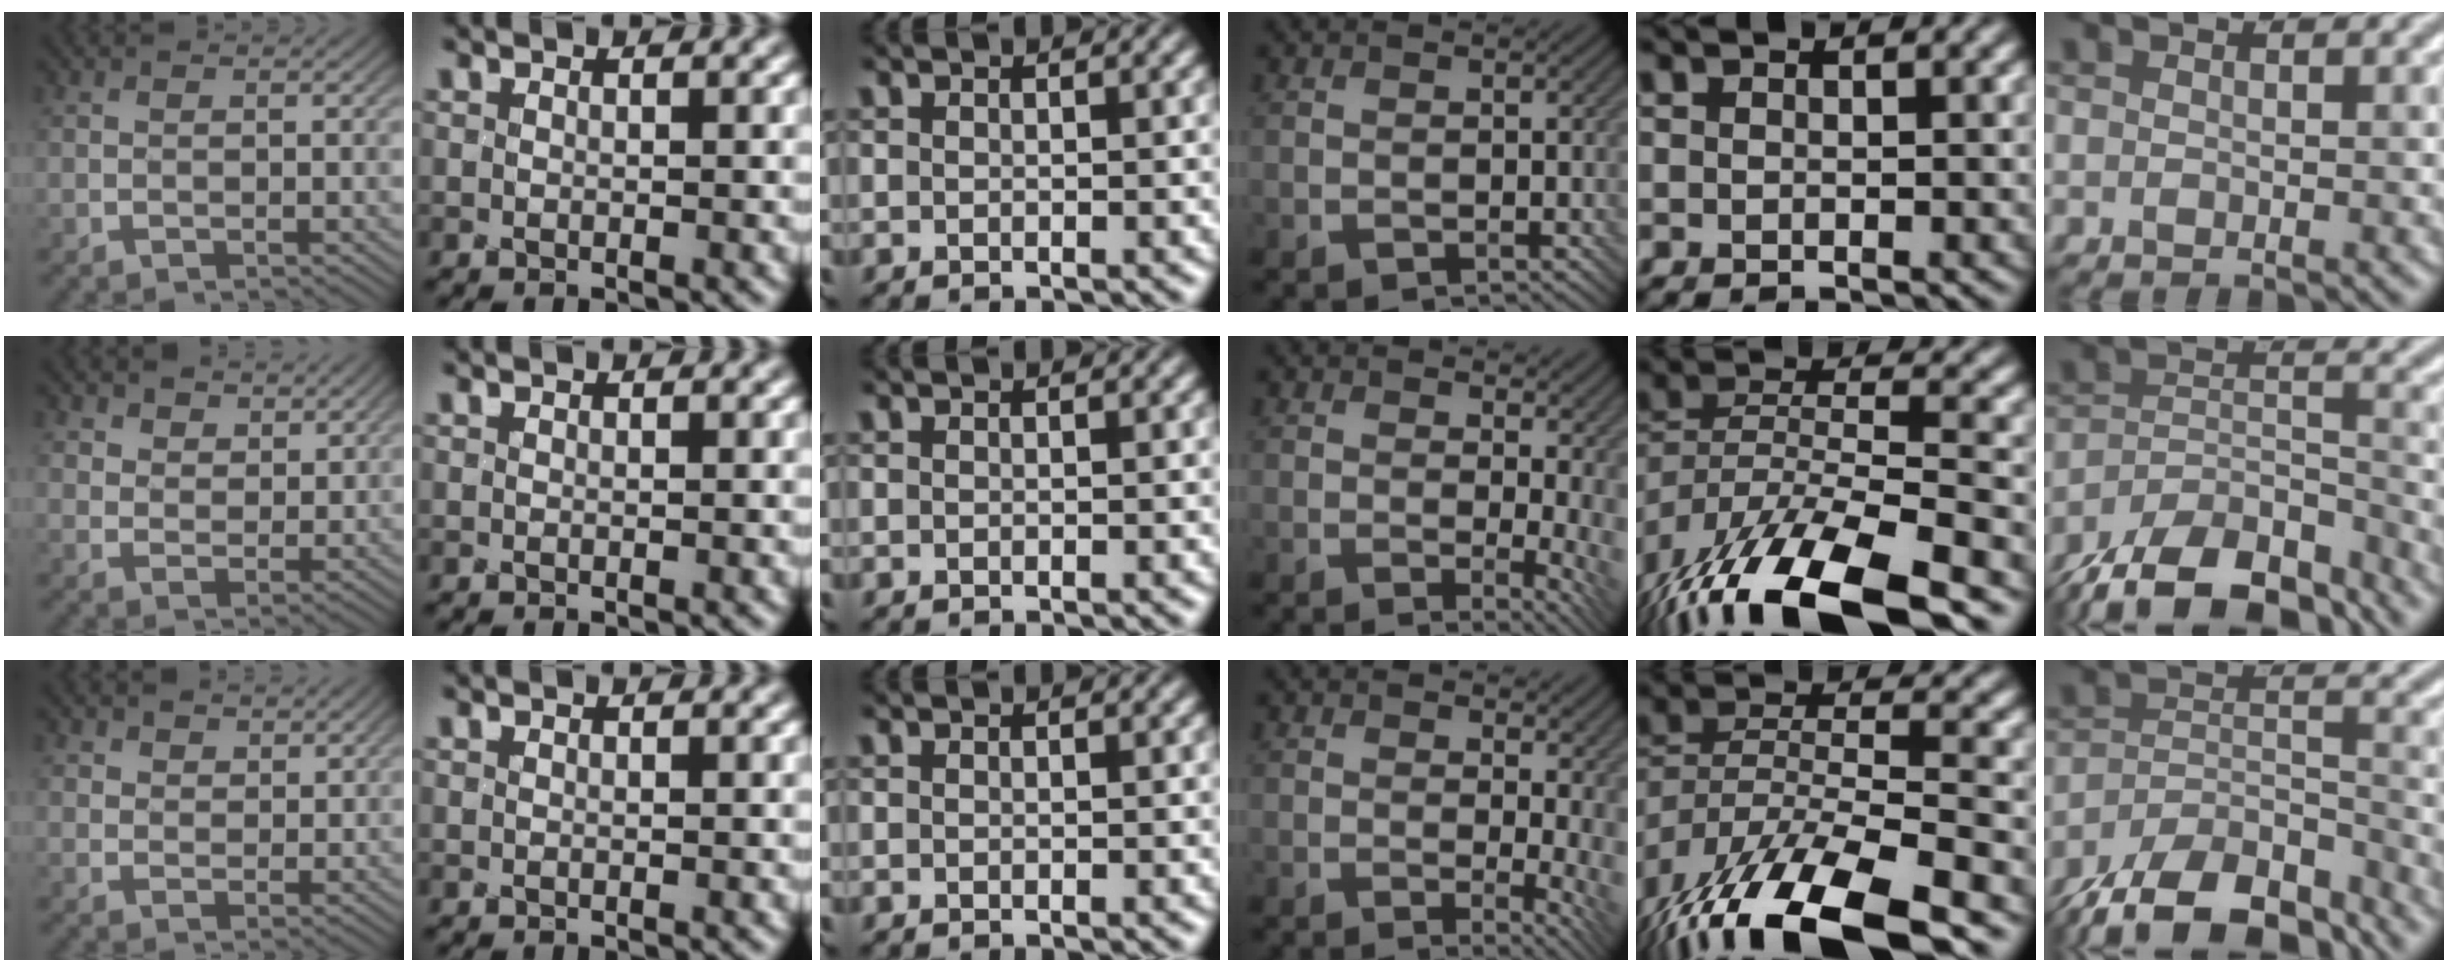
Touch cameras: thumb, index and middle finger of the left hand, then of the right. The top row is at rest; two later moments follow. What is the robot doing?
{"motion": "screw", "object": "bottle cap"}